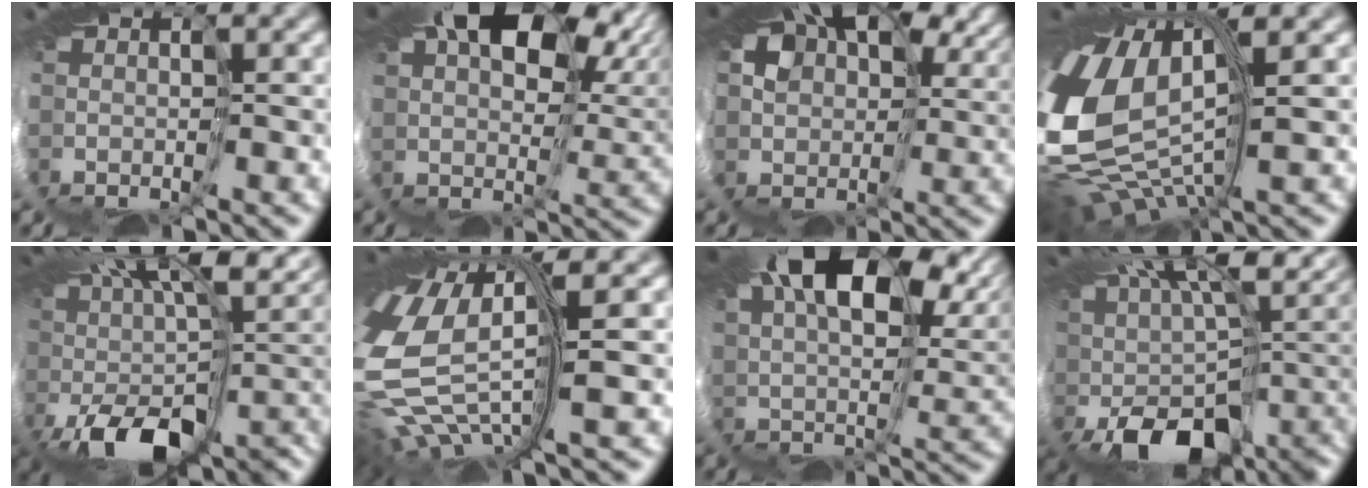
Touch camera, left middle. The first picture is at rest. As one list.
[{"total": 14.9, "force": [7.5, 8.3, 9.8], "torque": [-0.153, 0.038, 0.129]}, {"total": 15.3, "force": [7.4, 10.6, 8.1], "torque": [-0.191, 0.038, 0.137]}, {"total": 12.8, "force": [1.3, 7.0, 10.6], "torque": [-0.258, -0.014, 0.031]}, {"total": 13.3, "force": [0.2, 7.2, 11.2], "torque": [-0.161, -0.027, 0.034]}, {"total": 9.9, "force": [1.4, 4.5, 8.7], "torque": [-0.250, -0.015, 0.038]}, {"total": 14.4, "force": [6.9, 6.9, 10.6], "torque": [-0.168, 0.036, 0.103]}, {"total": 12.7, "force": [1.2, 7.4, 10.3], "torque": [-0.142, -0.014, 0.052]}]